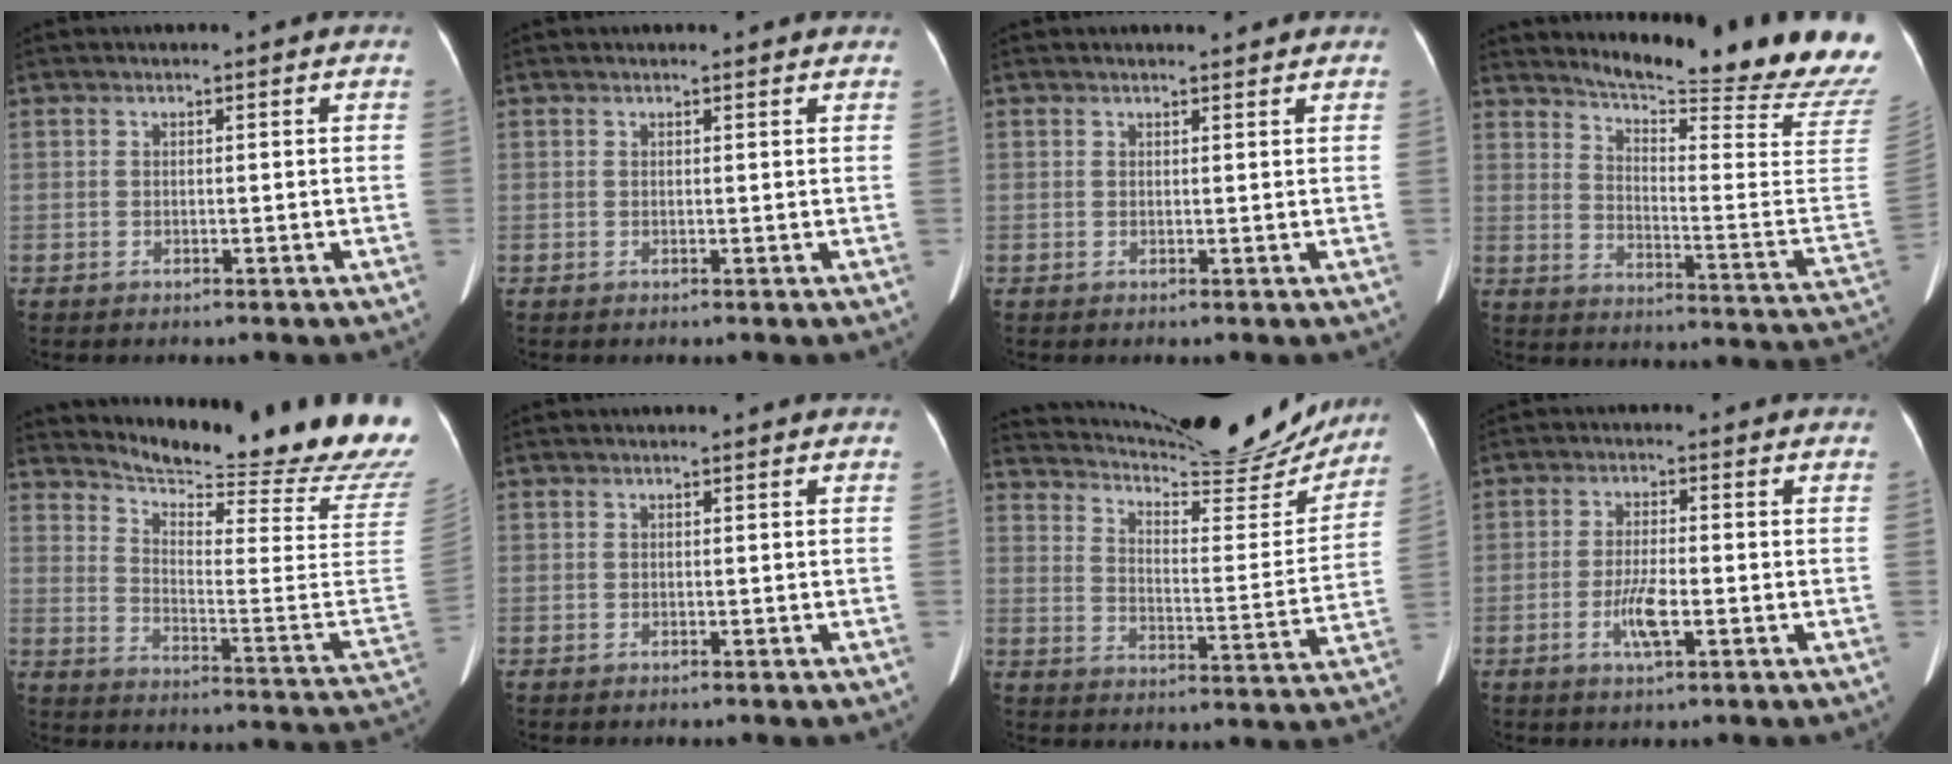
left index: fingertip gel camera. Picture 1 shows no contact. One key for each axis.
{"total": 1.8, "fx": 1.7, "fy": 0.3, "fz": 0.4, "tx": -0.012, "ty": 0.010, "tz": 0.017}
{"total": 1.7, "fx": 1.7, "fy": 0.2, "fz": 0.4, "tx": -0.009, "ty": 0.002, "tz": 0.023}
{"total": 23.1, "fx": 21.1, "fy": -1.8, "fz": 9.3, "tx": -0.151, "ty": -0.139, "tz": 0.265}
{"total": 25.6, "fx": 23.9, "fy": -0.1, "fz": 9.3, "tx": -0.151, "ty": -0.140, "tz": 0.299}
{"total": 0.0}
{"total": 22.9, "fx": 21.3, "fy": 3.2, "fz": 7.8, "tx": -0.121, "ty": -0.044, "tz": 0.281}
{"total": 4.5, "fx": -1.5, "fy": 0.7, "fz": 4.2, "tx": -0.085, "ty": -0.005, "tz": -0.028}